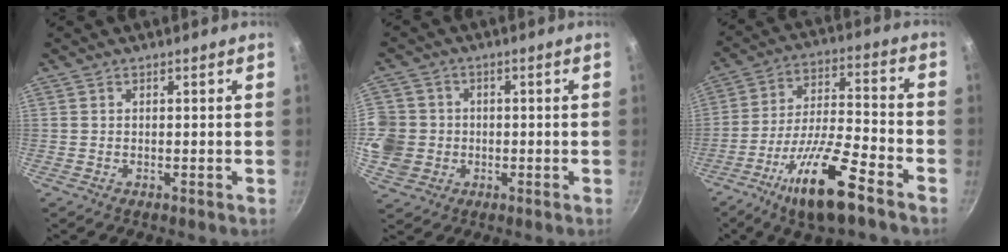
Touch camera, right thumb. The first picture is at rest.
{"total": 11.7, "force": [-1.5, 10.9, 4.1], "torque": [-0.088, 0.018, -0.033]}
{"total": 16.2, "force": [-9.6, 4.0, 12.4], "torque": [-0.226, 0.046, -0.174]}